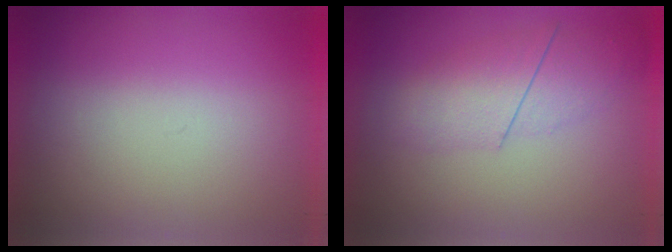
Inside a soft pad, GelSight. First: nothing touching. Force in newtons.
{"total": 2.3}